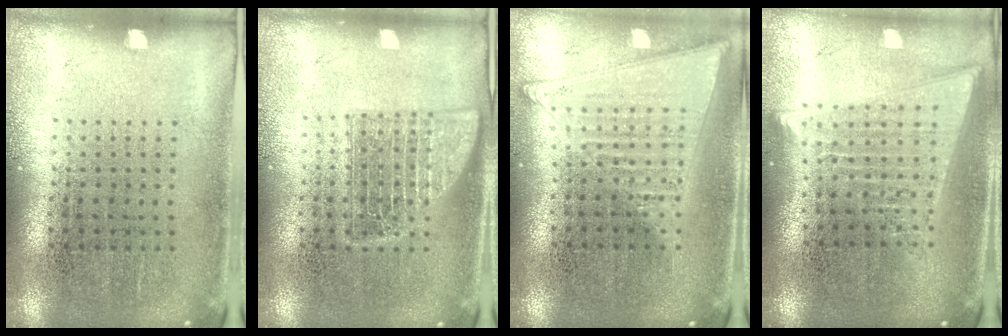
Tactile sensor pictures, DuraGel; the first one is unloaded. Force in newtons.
{"total": 2.5, "press": 2.4, "slide": 0.3}
{"total": 1.4, "press": 1.3, "slide": 0.3}
{"total": 1.8, "press": 1.6, "slide": 0.9}